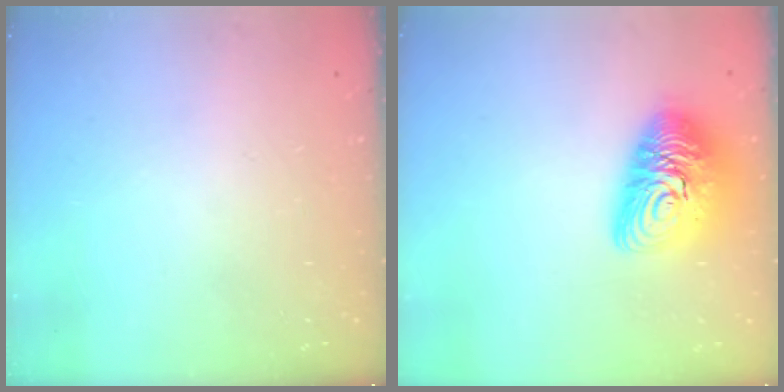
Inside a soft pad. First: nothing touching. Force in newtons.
{"total": 15.2, "press": 15.1, "slide": 1.4}